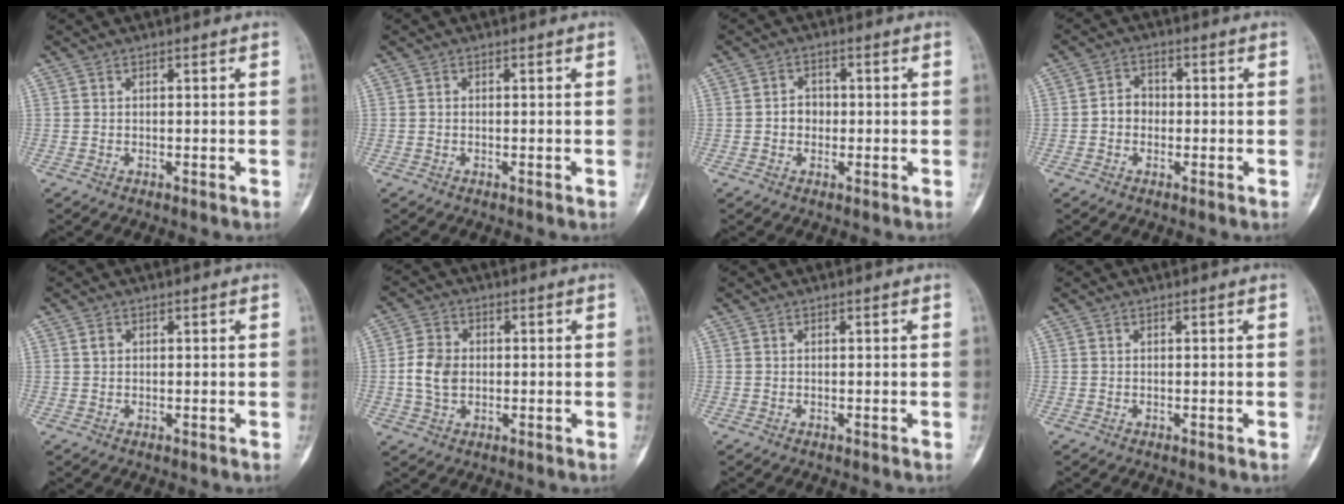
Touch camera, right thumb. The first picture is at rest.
{"total": 0.0}
{"total": 3.1, "force": [-0.3, 2.7, 1.5], "torque": [-0.006, 0.009, -0.012]}
{"total": 3.6, "force": [-0.6, 3.1, 1.8], "torque": [-0.014, 0.016, -0.019]}
{"total": 1.0, "force": [0.3, 0.8, 0.5], "torque": [-0.007, 0.002, 0.006]}
{"total": 6.1, "force": [-0.2, 4.6, 4.0], "torque": [-0.072, 0.008, -0.007]}
{"total": 0.0}
{"total": 0.0}